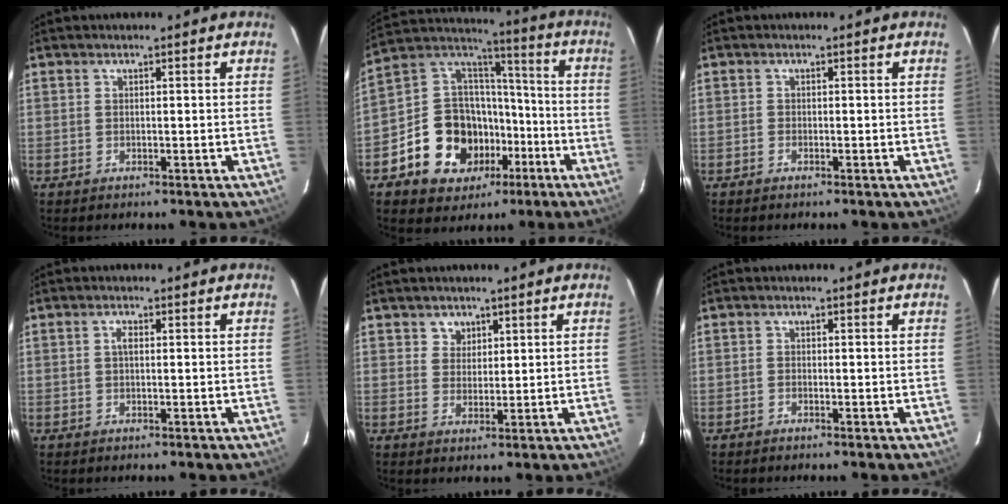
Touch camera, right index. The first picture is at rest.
{"total": 18.0, "force": [-7.2, 14.9, 7.1], "torque": [-0.172, 0.052, -0.097]}
{"total": 0.7, "force": [-0.6, 0.3, 0.1], "torque": [-0.005, 0.000, -0.013]}
{"total": 1.2, "force": [0.1, 0.5, 1.0], "torque": [-0.020, 0.005, -0.001]}
{"total": 2.9, "force": [1.6, 2.4, 0.1], "torque": [0.011, 0.011, 0.029]}
{"total": 0.6, "force": [-0.5, 0.2, 0.1], "torque": [-0.005, 0.002, -0.012]}